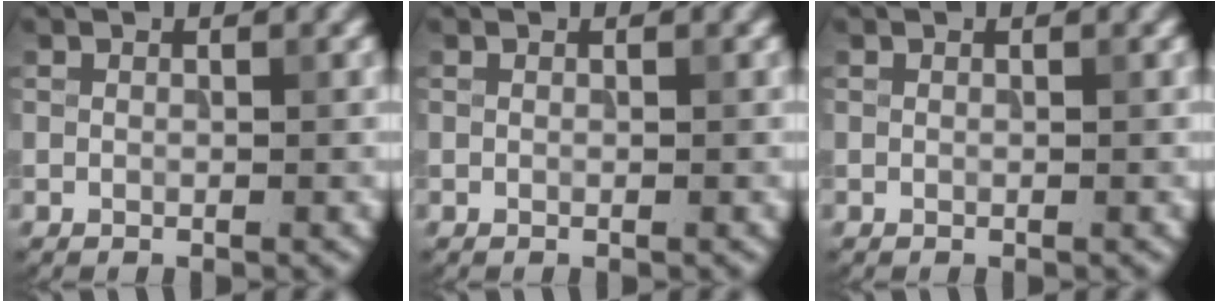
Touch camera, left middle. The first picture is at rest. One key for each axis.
{"total": 0.0}
{"total": 0.0}